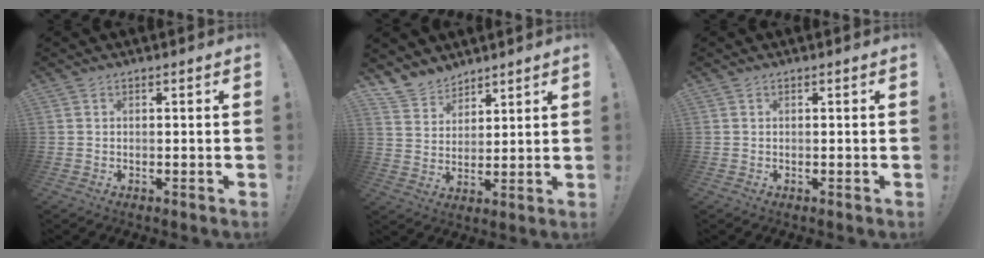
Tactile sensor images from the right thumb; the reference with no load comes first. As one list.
[{"total": 8.1, "force": [7.0, 4.0, 0.7], "torque": [-0.032, -0.051, 0.140]}, {"total": 0.0}]